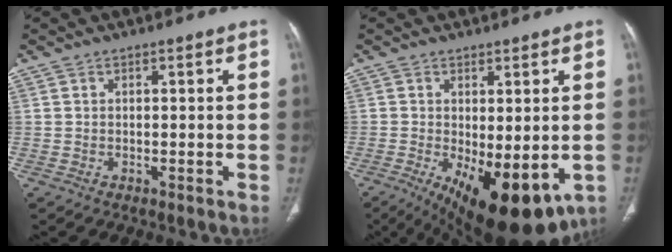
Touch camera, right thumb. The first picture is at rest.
{"total": 15.6, "force": [-5.3, 6.6, 13.1], "torque": [-0.185, -0.020, -0.059]}